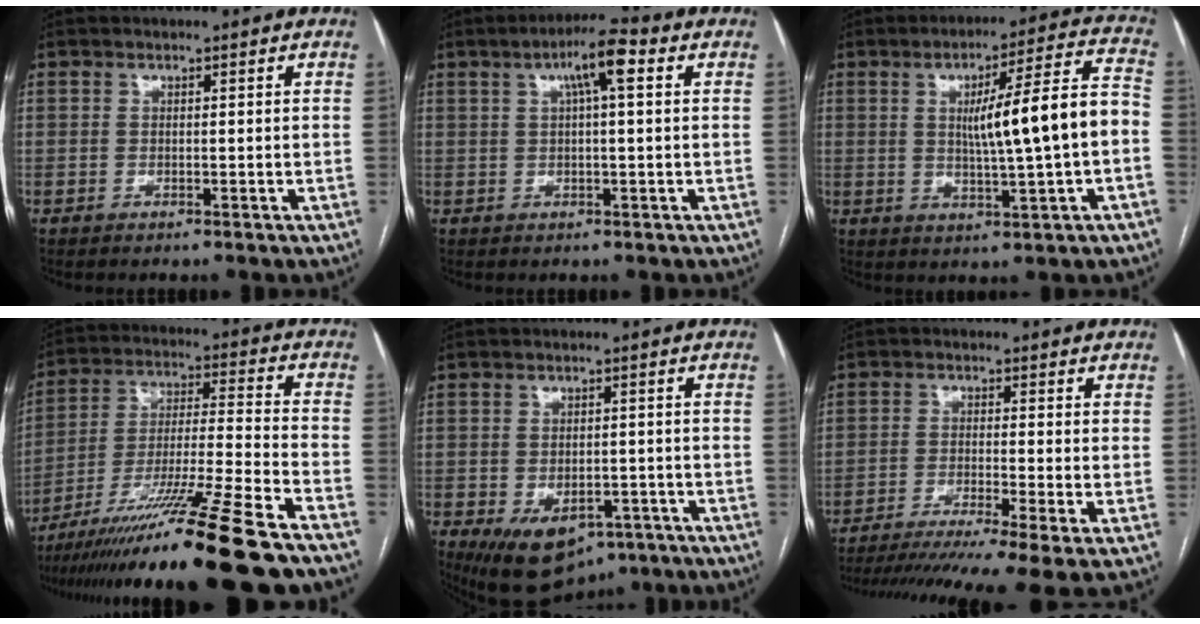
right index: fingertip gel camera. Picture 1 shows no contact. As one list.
[{"total": 6.2, "force": [2.2, 0.6, 5.8], "torque": [-0.101, 0.018, 0.032]}, {"total": 13.0, "force": [-0.4, 0.3, 13.0], "torque": [-0.195, 0.019, -0.004]}, {"total": 22.8, "force": [-17.6, -1.7, 14.3], "torque": [-0.232, -0.035, -0.302]}, {"total": 10.8, "force": [-5.9, 6.5, 6.4], "torque": [-0.109, -0.004, -0.076]}, {"total": 14.2, "force": [-10.6, -0.4, 9.5], "torque": [-0.141, -0.028, -0.168]}]